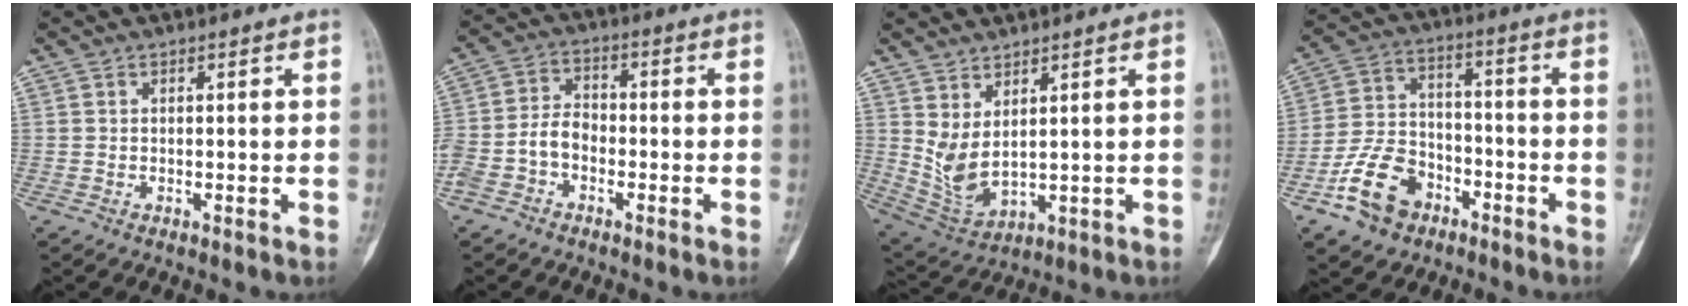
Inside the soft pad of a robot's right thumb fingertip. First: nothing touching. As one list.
[{"total": 7.3, "force": [-2.7, 5.1, 4.5], "torque": [-0.089, 0.030, -0.056]}, {"total": 7.8, "force": [2.6, 3.5, 6.5], "torque": [-0.125, -0.028, 0.071]}, {"total": 12.3, "force": [-6.5, 8.5, 6.0], "torque": [-0.090, 0.052, -0.118]}]